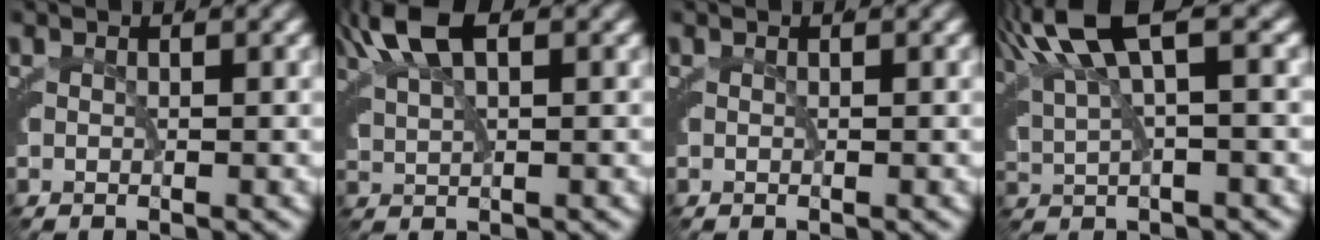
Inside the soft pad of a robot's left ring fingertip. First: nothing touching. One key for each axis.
{"total": 4.3, "fx": 2.9, "fy": 1.2, "fz": 3.0, "tx": -0.075, "ty": 0.008, "tz": 0.054}
{"total": 0.0}
{"total": 6.8, "fx": 3.8, "fy": 2.3, "fz": 5.1, "tx": -0.102, "ty": 0.016, "tz": 0.060}